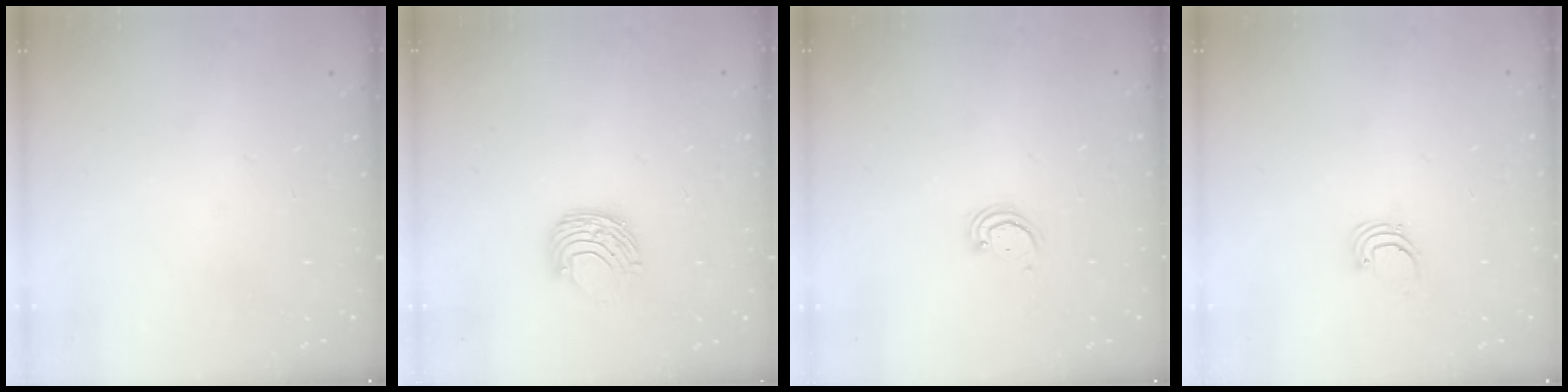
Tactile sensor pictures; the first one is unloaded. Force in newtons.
{"total": 8.0, "press": 7.9, "slide": 0.4}
{"total": 2.5, "press": 2.4, "slide": 0.2}
{"total": 1.9, "press": 1.9, "slide": 0.1}